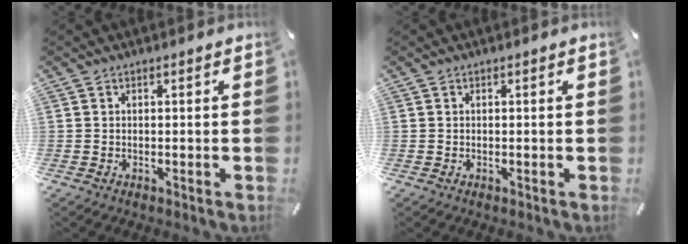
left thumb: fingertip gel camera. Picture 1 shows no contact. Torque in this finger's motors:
{"motor_torque": [-0.06, -0.03, 0.00, 0.00, 0.00]}